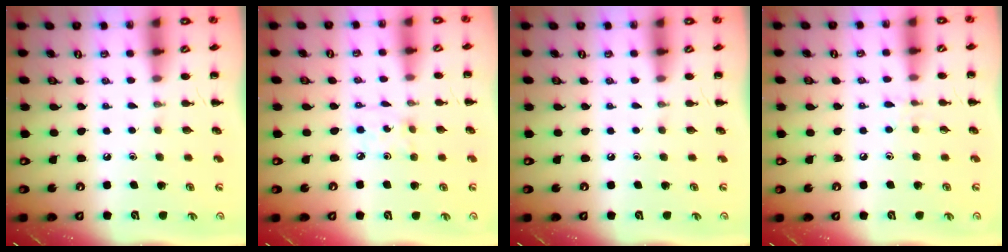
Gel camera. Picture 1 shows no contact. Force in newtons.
{"total": 3.3, "press": 3.1, "slide": 1.0}
{"total": 0.0}
{"total": 4.8, "press": 4.4, "slide": 1.9}